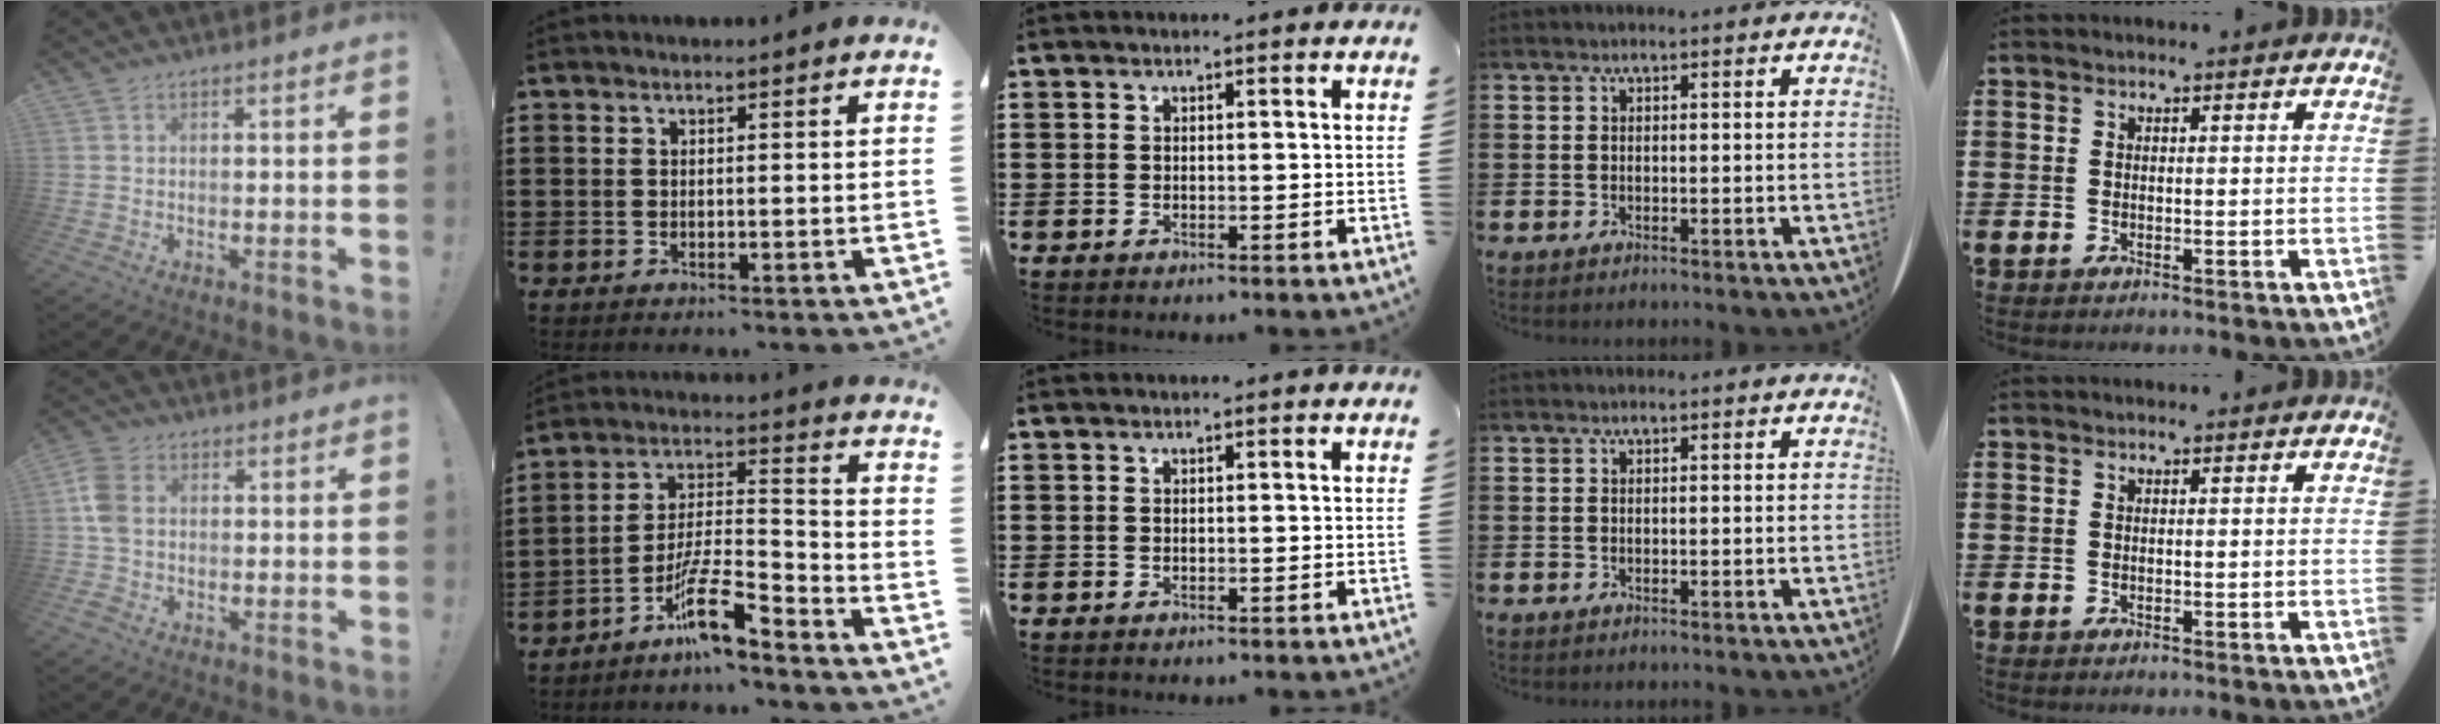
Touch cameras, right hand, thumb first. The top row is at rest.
{"thumb": {"total": 8.8, "force": [0.0, 6.4, 6.0], "torque": [-0.122, 0.010, 0.006]}, "index": {"total": 10.2, "force": [-7.8, 1.7, 6.4], "torque": [-0.122, 0.010, -0.148]}}